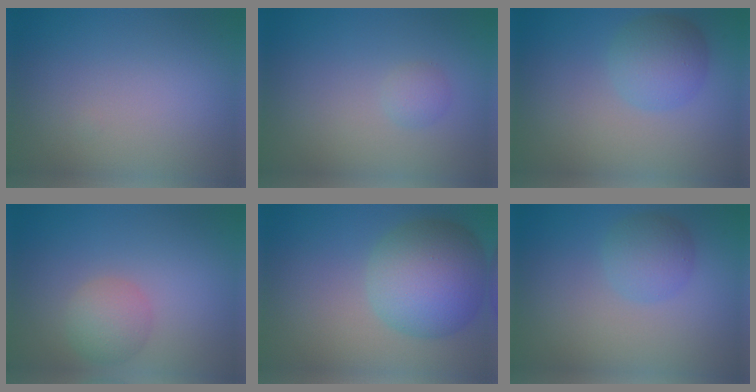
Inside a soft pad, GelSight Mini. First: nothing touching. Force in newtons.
{"total": 1.0, "press": 1.0, "slide": 0.1}
{"total": 3.5, "press": 3.5, "slide": 0.1}
{"total": 2.5, "press": 2.5, "slide": 0.1}
{"total": 8.0, "press": 8.0, "slide": 0.4}
{"total": 2.7, "press": 2.7, "slide": 0.1}